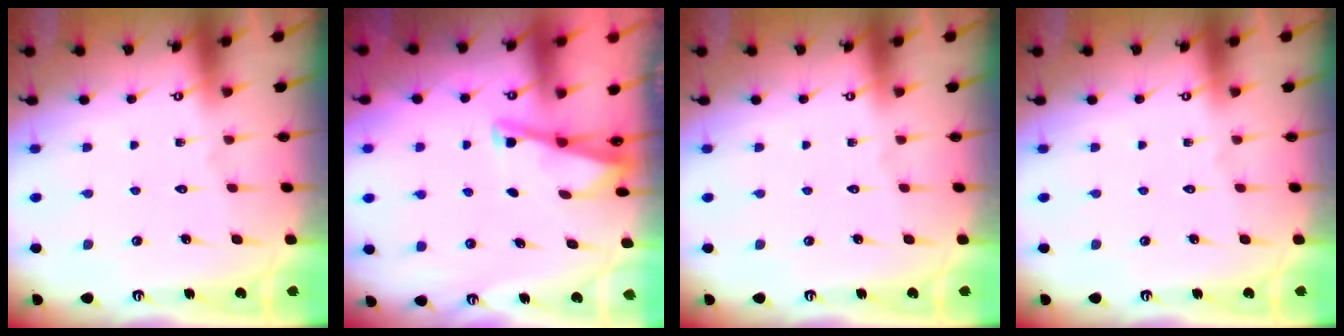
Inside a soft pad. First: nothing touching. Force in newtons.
{"total": 2.9, "press": 2.9, "slide": 0.2}
{"total": 0.0}
{"total": 0.0}